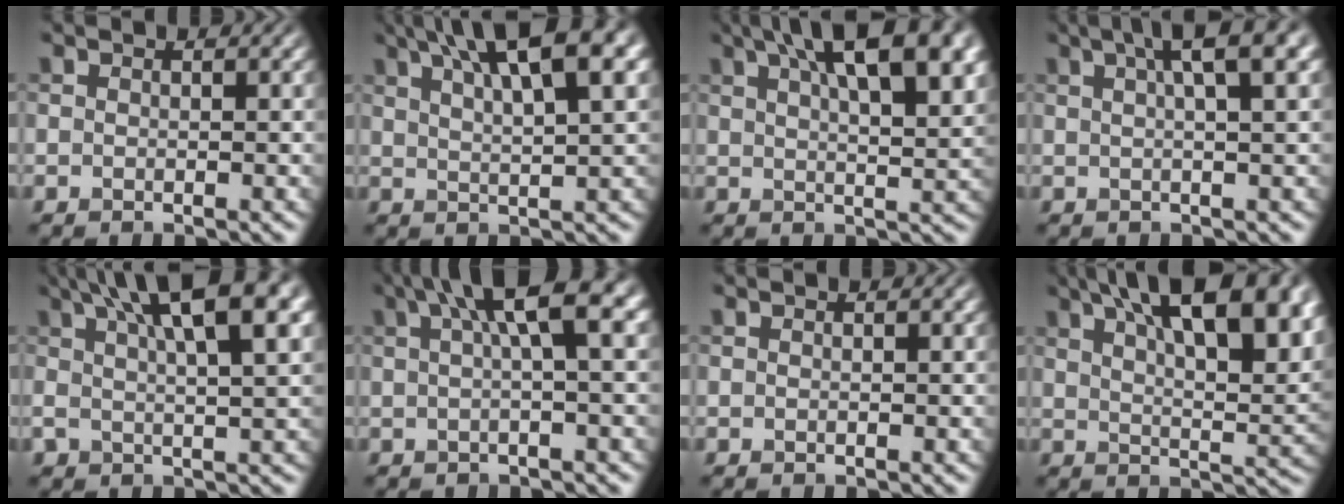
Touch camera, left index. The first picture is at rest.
{"total": 10.8, "force": [5.8, 3.0, 8.6], "torque": [-0.100, 0.033, 0.081]}
{"total": 11.8, "force": [6.0, 4.3, 9.2], "torque": [-0.108, 0.033, 0.083]}
{"total": 5.7, "force": [2.7, 1.2, 4.8], "torque": [-0.048, 0.021, 0.040]}
{"total": 10.7, "force": [5.1, 3.4, 8.8], "torque": [-0.107, 0.031, 0.073]}
{"total": 7.1, "force": [2.5, 1.5, 6.5], "torque": [-0.087, 0.022, 0.041]}
{"total": 0.0}
{"total": 15.0, "force": [7.8, 5.8, 11.4], "torque": [-0.135, 0.039, 0.106]}